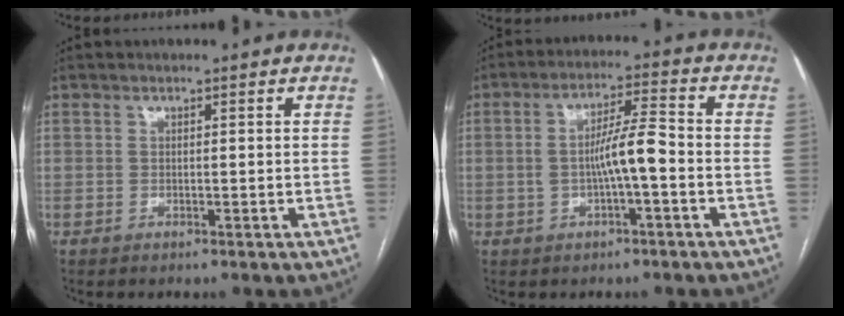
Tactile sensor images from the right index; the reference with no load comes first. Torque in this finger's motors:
{"motor_torque": [0.38, 0.17, 0.46, 0.14]}